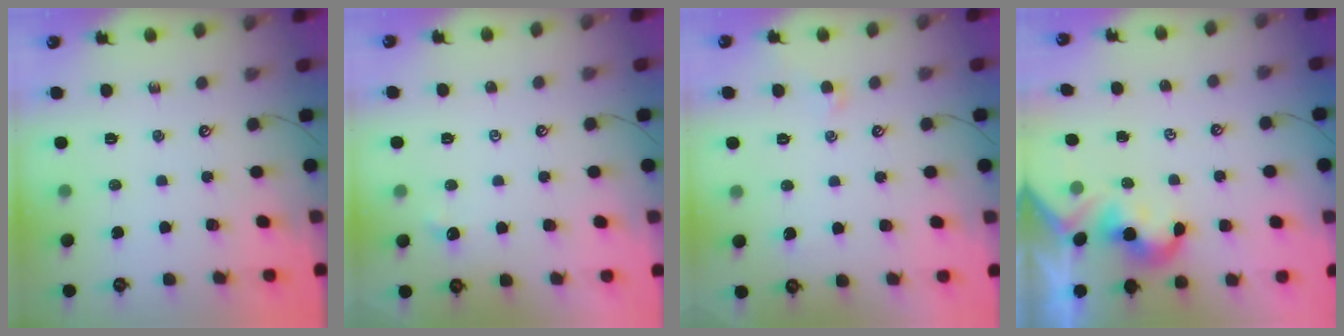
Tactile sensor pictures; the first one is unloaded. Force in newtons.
{"total": 0.5, "press": 0.4, "slide": 0.3}
{"total": 0.0}
{"total": 2.1, "press": 2.0, "slide": 0.5}